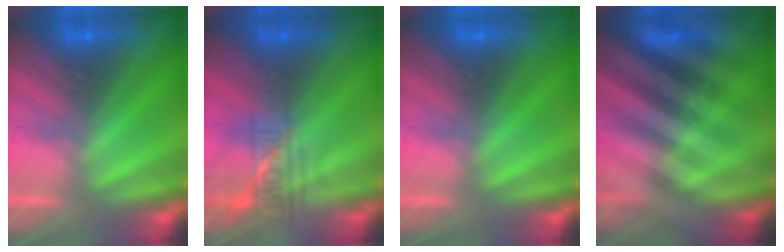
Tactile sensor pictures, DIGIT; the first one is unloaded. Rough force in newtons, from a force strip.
{"total": 2.3}
{"total": 0.0}
{"total": 2.6}